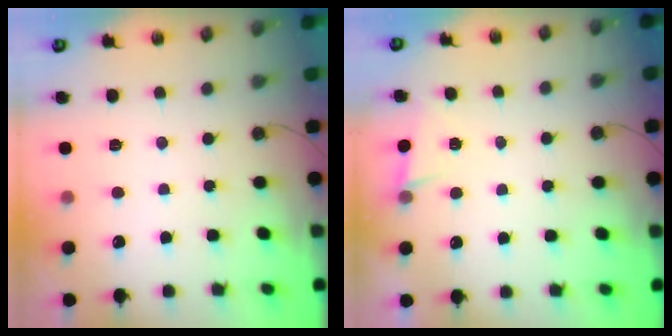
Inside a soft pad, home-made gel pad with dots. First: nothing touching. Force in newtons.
{"total": 2.7, "press": 2.6, "slide": 1.0}